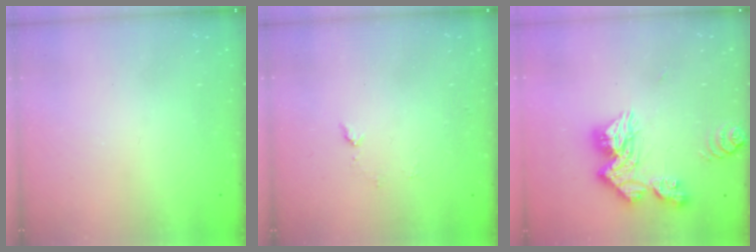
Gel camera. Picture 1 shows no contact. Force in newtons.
{"total": 5.2, "press": 5.1, "slide": 0.6}
{"total": 14.2, "press": 14.1, "slide": 1.4}